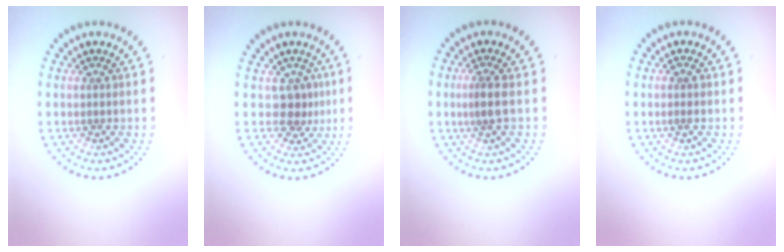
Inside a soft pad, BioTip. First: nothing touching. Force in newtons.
{"total": 2.2, "press": 1.6, "slide": 1.6}
{"total": 1.7, "press": 1.2, "slide": 1.1}
{"total": 0.8, "press": 0.8, "slide": 0.2}